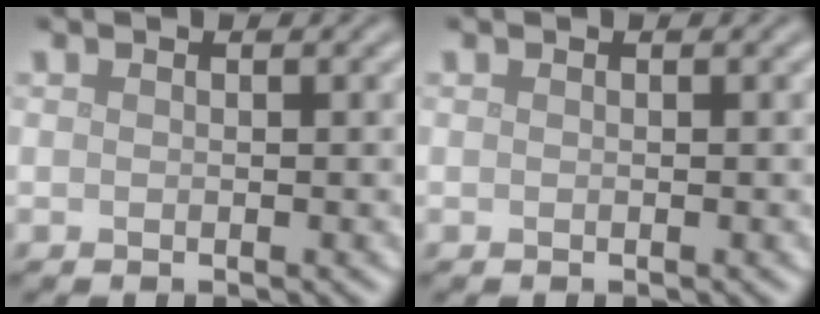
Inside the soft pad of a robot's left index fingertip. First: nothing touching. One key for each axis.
{"total": 0.0}